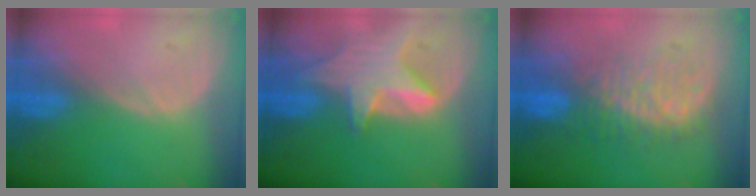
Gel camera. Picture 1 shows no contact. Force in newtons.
{"total": 7.1, "press": 6.8, "slide": 1.9}
{"total": 8.5, "press": 8.4, "slide": 0.9}